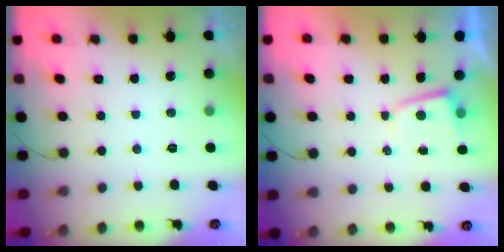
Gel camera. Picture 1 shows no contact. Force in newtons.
{"total": 2.2, "press": 2.2, "slide": 0.4}